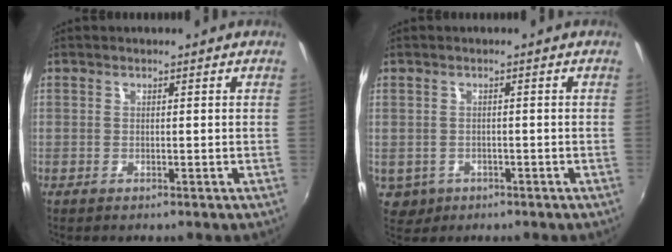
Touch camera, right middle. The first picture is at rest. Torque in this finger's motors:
{"motor_torque": [0.23, -0.40, 0.00, 0.00]}